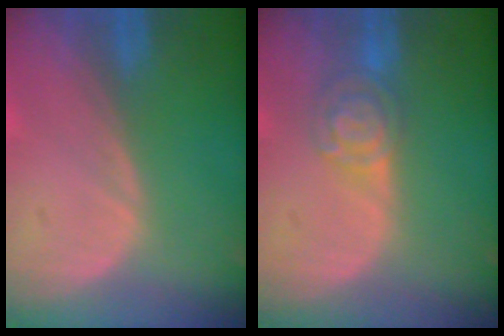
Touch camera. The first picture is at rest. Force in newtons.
{"total": 5.0, "press": 4.3, "slide": 2.5}